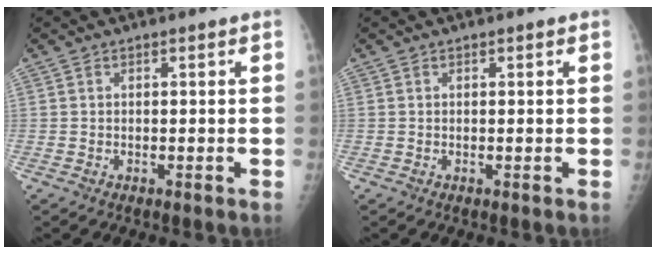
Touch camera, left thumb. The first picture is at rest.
{"total": 0.0}